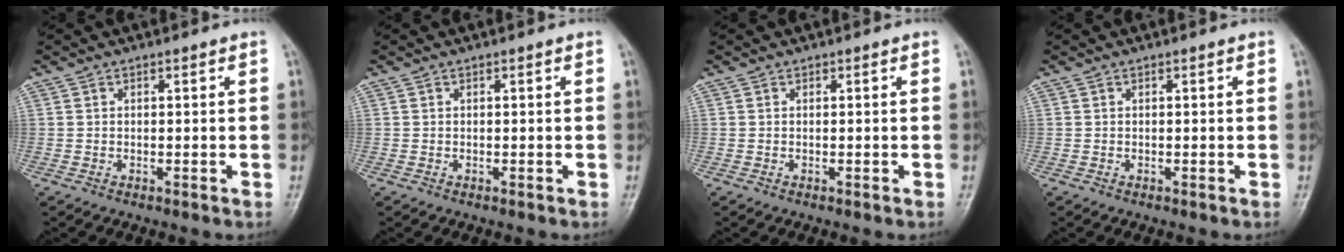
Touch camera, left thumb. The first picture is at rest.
{"total": 0.0}
{"total": 0.0}
{"total": 0.0}